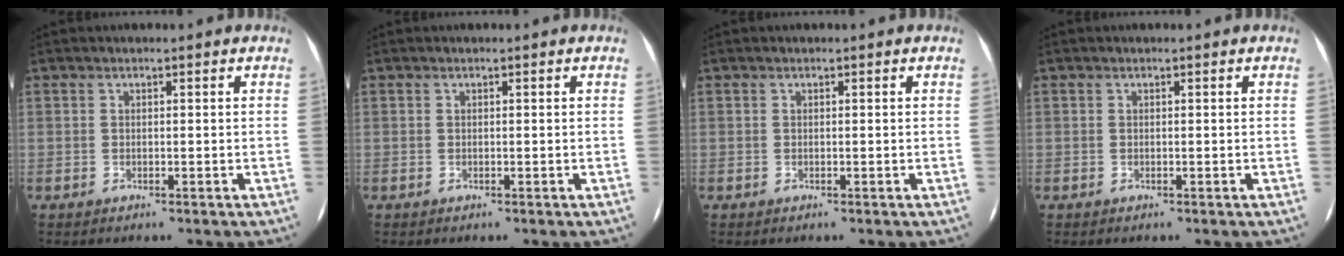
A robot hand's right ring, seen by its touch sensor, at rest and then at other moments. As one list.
[{"total": 0.0}, {"total": 0.0}, {"total": 0.0}]